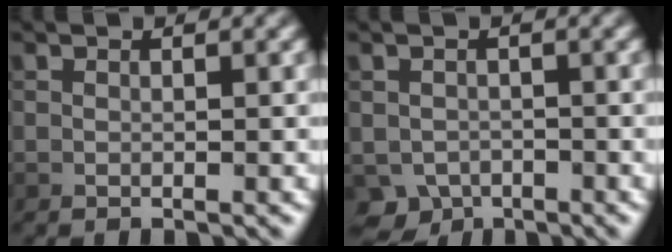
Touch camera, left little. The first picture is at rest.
{"total": 3.3, "force": [-2.0, 2.5, 0.9], "torque": [-0.015, -0.011, -0.035]}